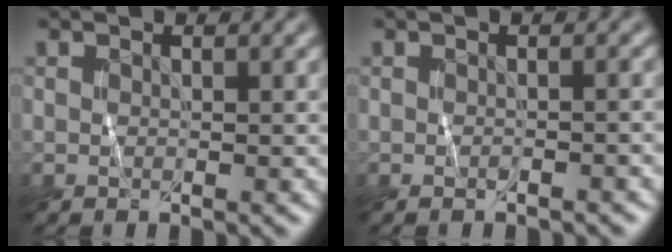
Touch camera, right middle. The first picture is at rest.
{"total": 1.3, "force": [-0.8, 0.1, 1.0], "torque": [-0.009, 0.000, -0.012]}